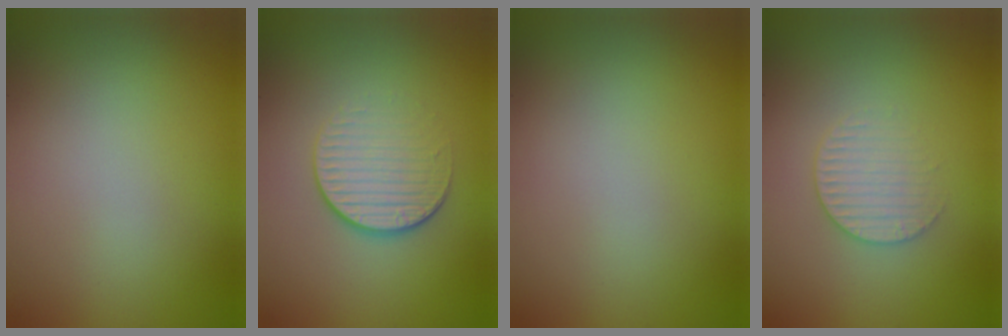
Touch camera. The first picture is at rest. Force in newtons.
{"total": 4.0, "press": 2.7, "slide": 3.0}
{"total": 0.0}
{"total": 2.5, "press": 2.5, "slide": 0.4}